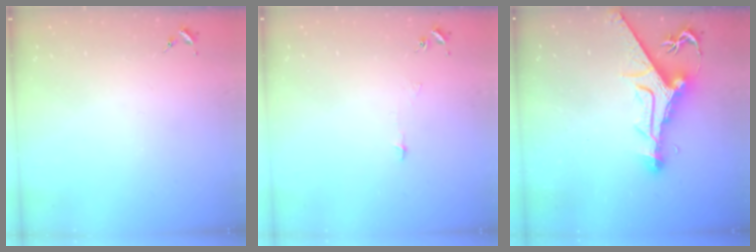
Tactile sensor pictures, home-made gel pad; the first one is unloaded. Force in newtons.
{"total": 3.4, "press": 3.4, "slide": 0.3}
{"total": 13.9, "press": 13.8, "slide": 1.9}